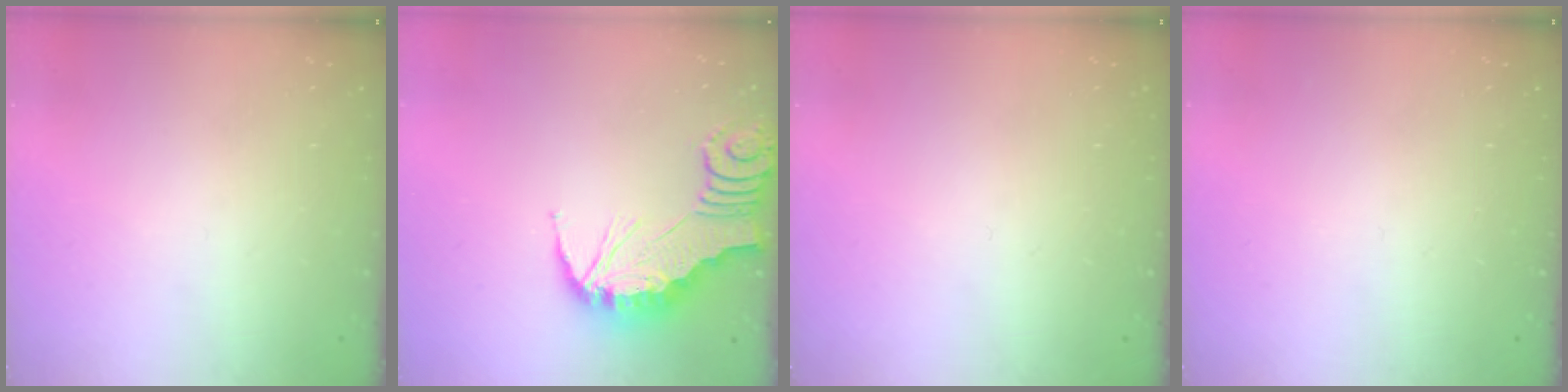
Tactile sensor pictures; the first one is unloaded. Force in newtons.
{"total": 2.2, "press": 2.2, "slide": 0.2}
{"total": 0.0}
{"total": 0.0}